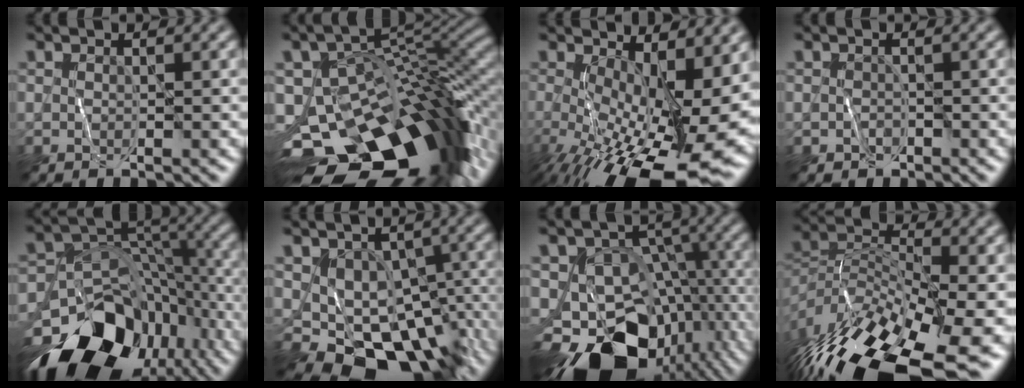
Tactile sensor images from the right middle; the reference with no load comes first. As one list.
[{"total": 15.2, "force": [-6.7, 7.6, 11.3], "torque": [-0.177, -0.012, -0.101]}, {"total": 15.5, "force": [-3.2, 6.7, 13.6], "torque": [-0.210, -0.045, -0.031]}, {"total": 1.0, "force": [-0.7, 0.7, 0.1], "torque": [0.000, -0.005, -0.015]}, {"total": 14.5, "force": [-8.6, 9.4, 6.9], "torque": [-0.141, -0.007, -0.136]}, {"total": 10.9, "force": [-4.4, 7.8, 6.3], "torque": [-0.087, -0.013, -0.054]}, {"total": 16.3, "force": [-9.5, 10.5, 8.2], "torque": [-0.145, -0.031, -0.126]}, {"total": 15.5, "force": [-9.2, 5.6, 11.2], "torque": [-0.248, -0.005, -0.157]}]